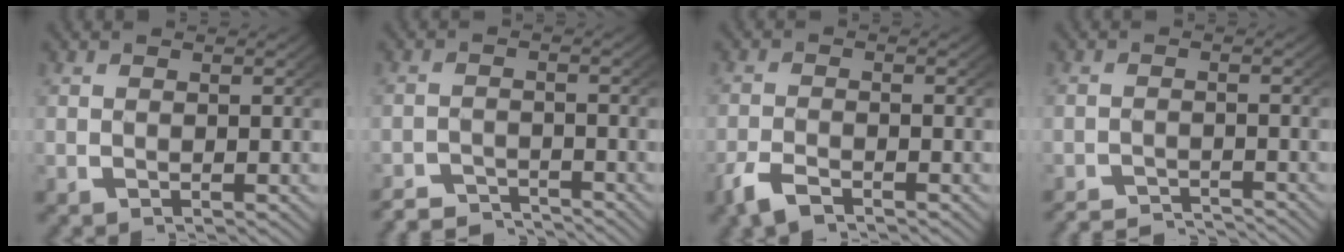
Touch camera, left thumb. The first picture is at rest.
{"total": 4.3, "force": [-4.1, 1.0, 0.7], "torque": [0.000, -0.017, -0.074]}
{"total": 2.7, "force": [-2.1, 1.2, 1.2], "torque": [-0.031, -0.004, -0.044]}
{"total": 4.0, "force": [-3.9, 0.8, 0.7], "torque": [-0.004, -0.016, -0.066]}